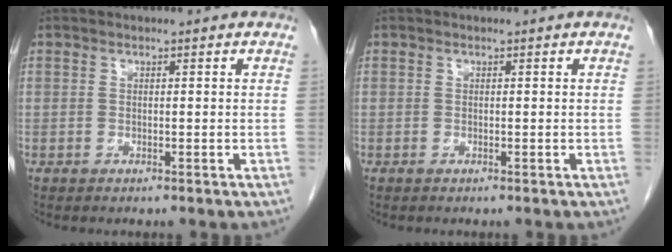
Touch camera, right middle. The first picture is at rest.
{"total": 0.0}